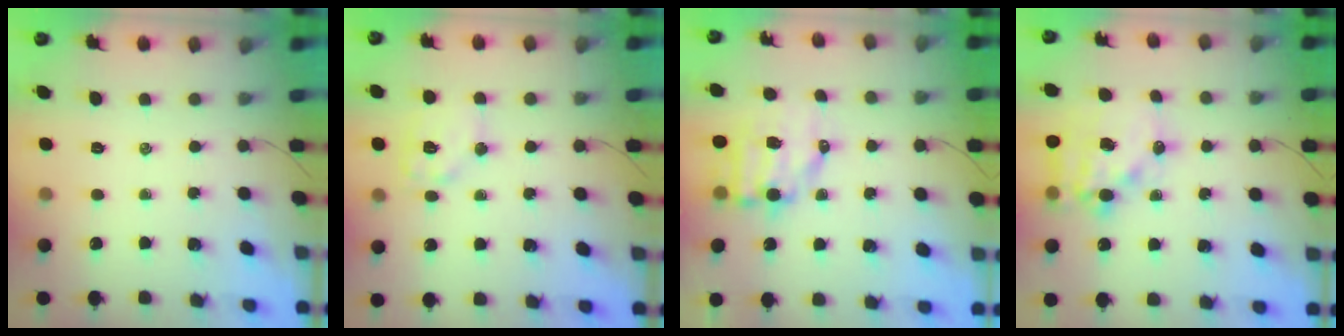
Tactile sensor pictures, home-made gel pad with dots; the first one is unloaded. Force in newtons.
{"total": 10.3, "press": 10.2, "slide": 1.4}
{"total": 9.3, "press": 9.1, "slide": 1.8}
{"total": 16.2, "press": 15.8, "slide": 3.5}